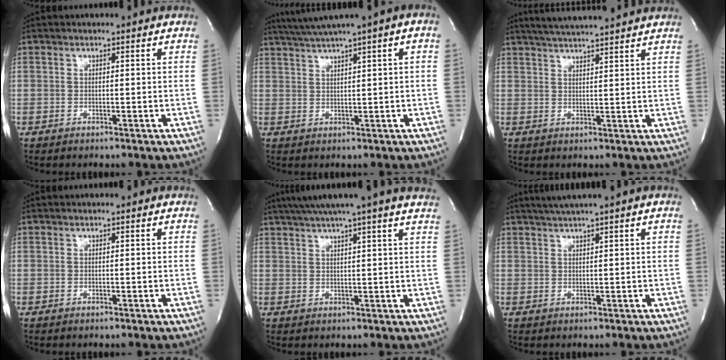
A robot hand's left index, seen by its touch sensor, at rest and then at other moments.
{"total": 6.9, "force": [4.2, -0.4, 5.5], "torque": [-0.095, 0.028, 0.072]}
{"total": 10.6, "force": [9.6, -0.3, 4.6], "torque": [-0.082, 0.022, 0.137]}
{"total": 0.0}
{"total": 16.4, "force": [14.0, -0.9, 8.6], "torque": [-0.146, 0.015, 0.176]}
{"total": 4.0, "force": [2.9, -1.0, 2.5], "torque": [-0.046, 0.012, 0.055]}